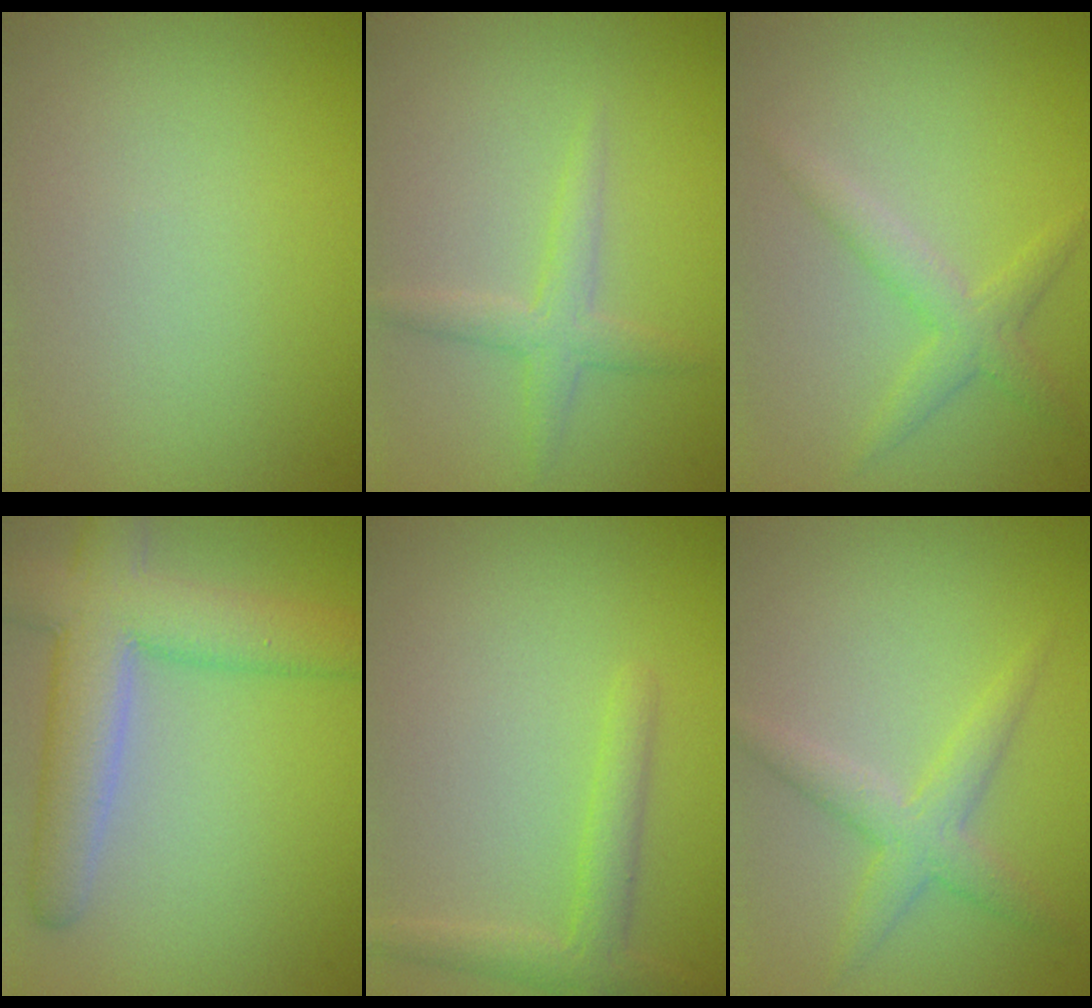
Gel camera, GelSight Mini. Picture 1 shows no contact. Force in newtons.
{"total": 2.1, "press": 2.1, "slide": 0.1}
{"total": 2.4, "press": 2.4, "slide": 0.2}
{"total": 7.5, "press": 7.5, "slide": 0.5}
{"total": 2.3, "press": 2.3, "slide": 0.1}
{"total": 2.8, "press": 2.8, "slide": 0.0}